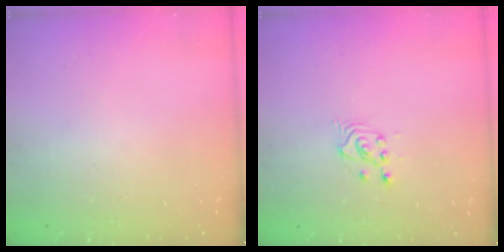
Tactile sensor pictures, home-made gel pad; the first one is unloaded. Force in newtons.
{"total": 2.6, "press": 2.6, "slide": 0.1}